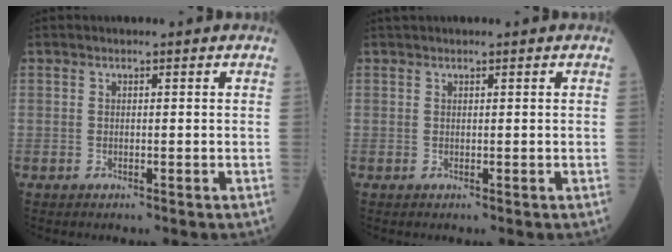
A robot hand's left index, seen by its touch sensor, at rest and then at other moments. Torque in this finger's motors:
{"motor_torque": [0.74, -0.53, 0.02, 0.05]}